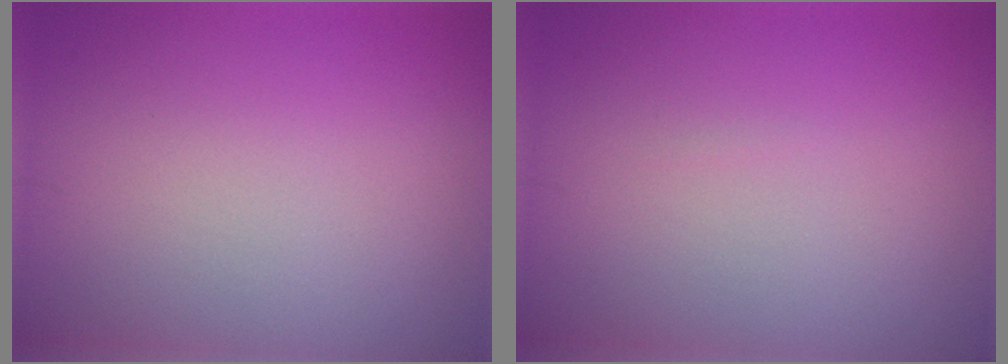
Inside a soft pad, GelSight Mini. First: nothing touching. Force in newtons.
{"total": 0.0}